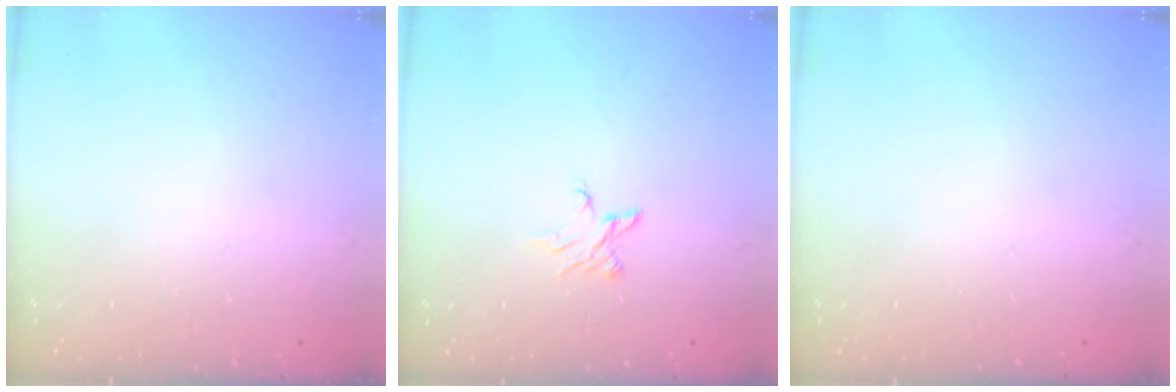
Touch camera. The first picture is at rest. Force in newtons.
{"total": 3.3, "press": 3.3, "slide": 0.2}
{"total": 0.0}